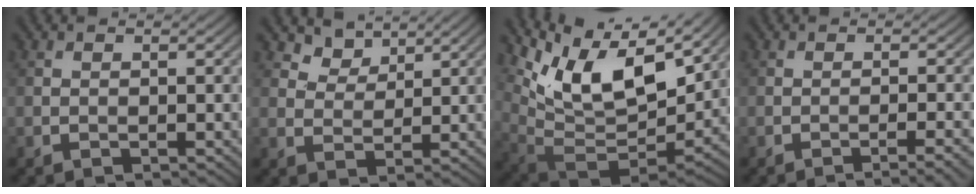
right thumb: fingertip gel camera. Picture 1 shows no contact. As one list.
[{"total": 3.4, "force": [2.8, 1.7, 0.9], "torque": [-0.024, -0.006, 0.056]}, {"total": 13.6, "force": [7.1, 6.1, 9.9], "torque": [-0.199, 0.009, 0.135]}, {"total": 3.5, "force": [-2.0, 0.5, 2.8], "torque": [-0.035, 0.011, -0.038]}]